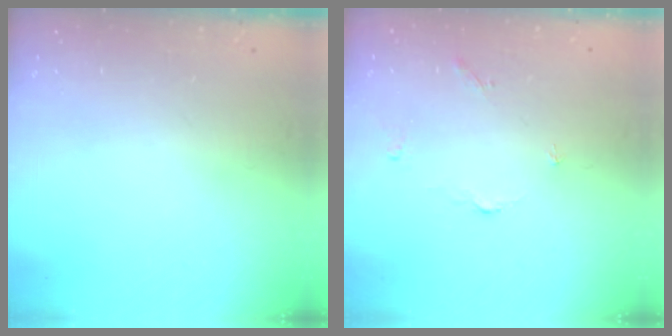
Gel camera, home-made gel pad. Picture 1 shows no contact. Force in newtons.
{"total": 3.0, "press": 2.9, "slide": 0.5}